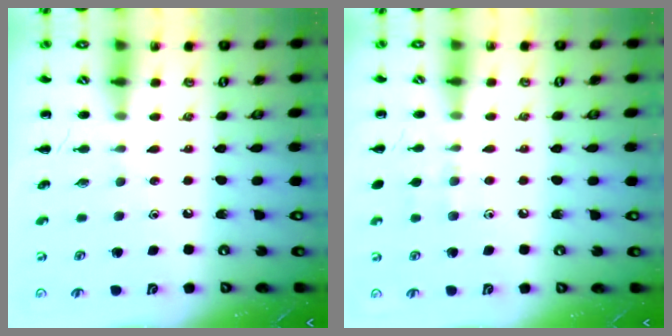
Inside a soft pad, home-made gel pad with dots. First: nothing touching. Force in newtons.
{"total": 5.4, "press": 5.1, "slide": 1.6}